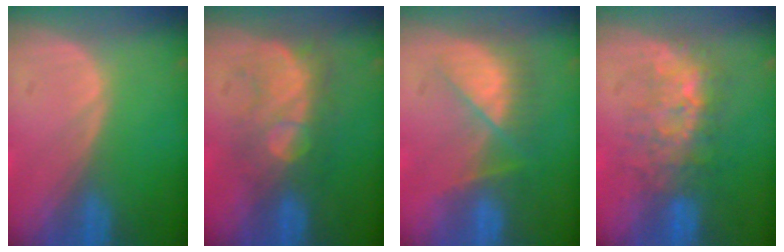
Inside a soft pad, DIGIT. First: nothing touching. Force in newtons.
{"total": 8.7, "press": 7.6, "slide": 4.3}
{"total": 7.9, "press": 7.0, "slide": 3.7}
{"total": 7.7, "press": 7.3, "slide": 2.3}